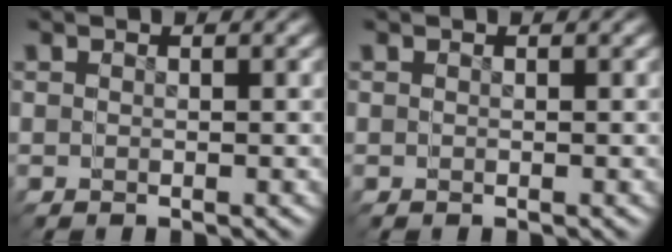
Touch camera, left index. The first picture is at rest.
{"total": 0.0}